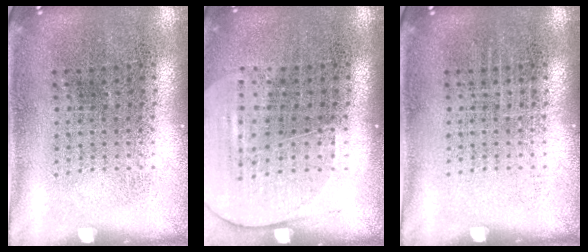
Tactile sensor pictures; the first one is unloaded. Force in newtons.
{"total": 1.7, "press": 1.5, "slide": 0.7}
{"total": 0.0}